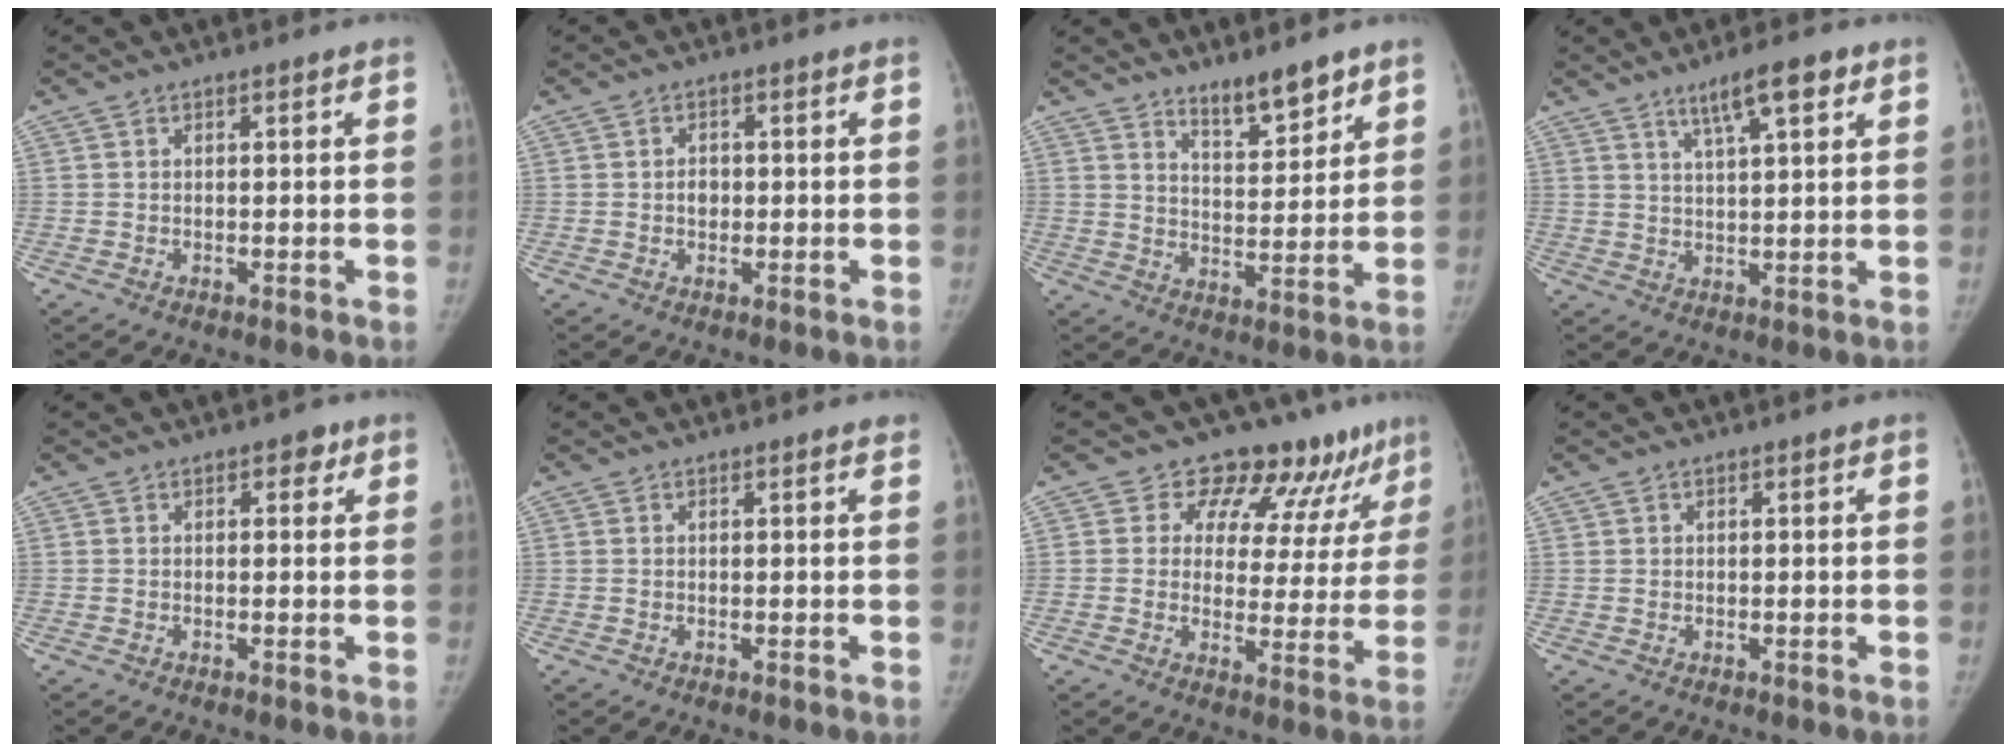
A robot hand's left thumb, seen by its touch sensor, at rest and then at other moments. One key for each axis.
{"total": 2.3, "fx": 0.0, "fy": 1.9, "fz": 1.3, "tx": -0.009, "ty": 0.004, "tz": -0.003}
{"total": 8.5, "fx": 6.7, "fy": 2.7, "fz": 4.6, "tx": -0.048, "ty": -0.055, "tz": 0.112}
{"total": 7.8, "fx": 4.7, "fy": 1.8, "fz": 6.0, "tx": -0.092, "ty": -0.015, "tz": 0.080}
{"total": 2.2, "fx": 1.2, "fy": 1.4, "fz": 1.2, "tx": 0.002, "ty": -0.001, "tz": 0.010}
{"total": 0.9, "fx": 0.8, "fy": 0.3, "fz": 0.3, "tx": 0.000, "ty": -0.001, "tz": 0.010}
{"total": 12.2, "fx": 9.9, "fy": 5.9, "fz": 4.1, "tx": -0.007, "ty": -0.063, "tz": 0.118}
{"total": 0.7, "fx": 0.5, "fy": 0.5, "fz": 0.2, "tx": 0.004, "ty": -0.002, "tz": 0.004}